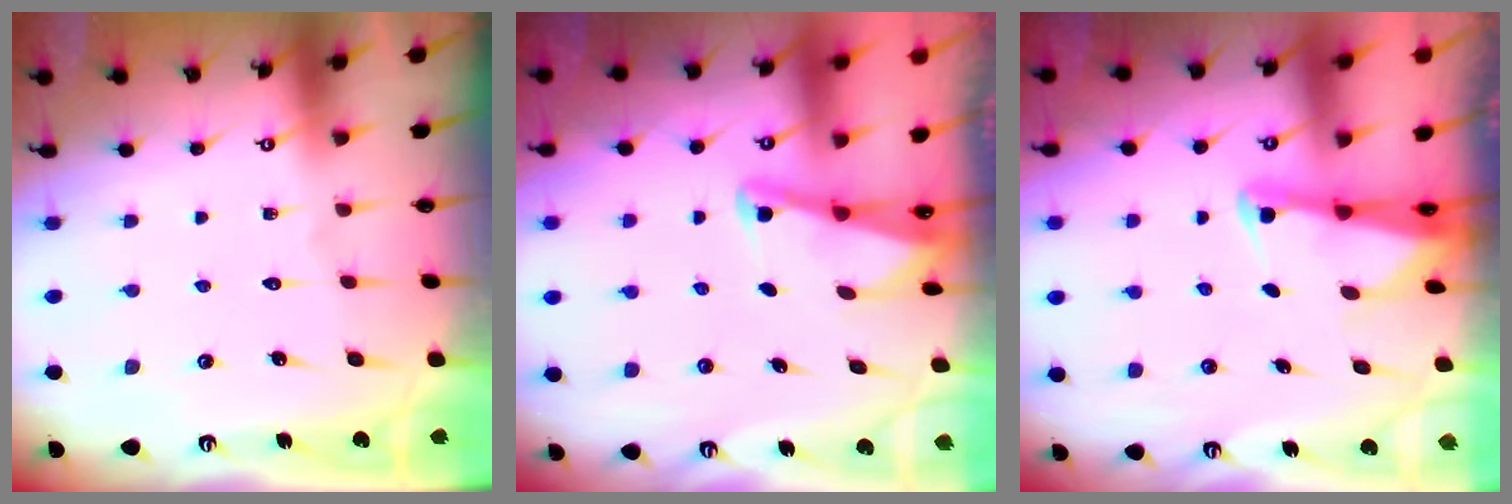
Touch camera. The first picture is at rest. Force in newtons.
{"total": 2.2, "press": 2.2, "slide": 0.3}
{"total": 2.4, "press": 2.4, "slide": 0.3}